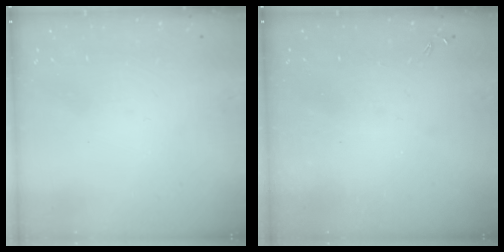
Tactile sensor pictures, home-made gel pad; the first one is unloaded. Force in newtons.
{"total": 0.0}